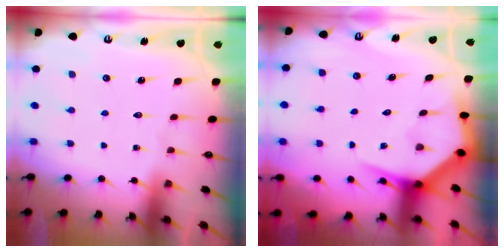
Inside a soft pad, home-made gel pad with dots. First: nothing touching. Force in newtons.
{"total": 5.2, "press": 5.1, "slide": 0.7}